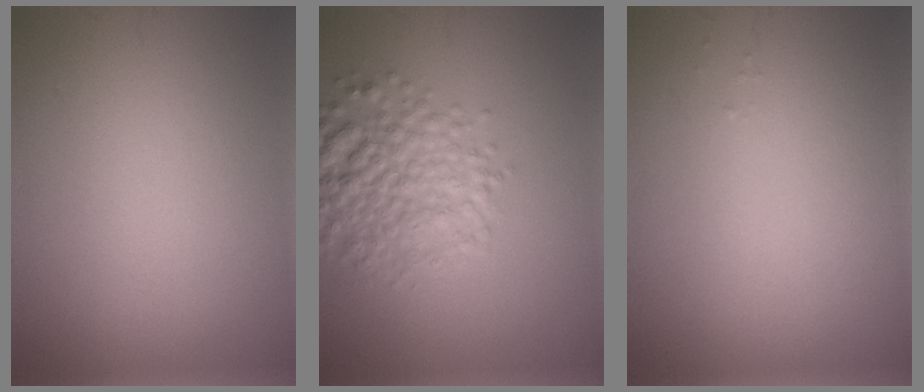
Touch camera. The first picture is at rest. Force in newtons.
{"total": 5.7, "press": 5.7, "slide": 0.3}
{"total": 0.0}